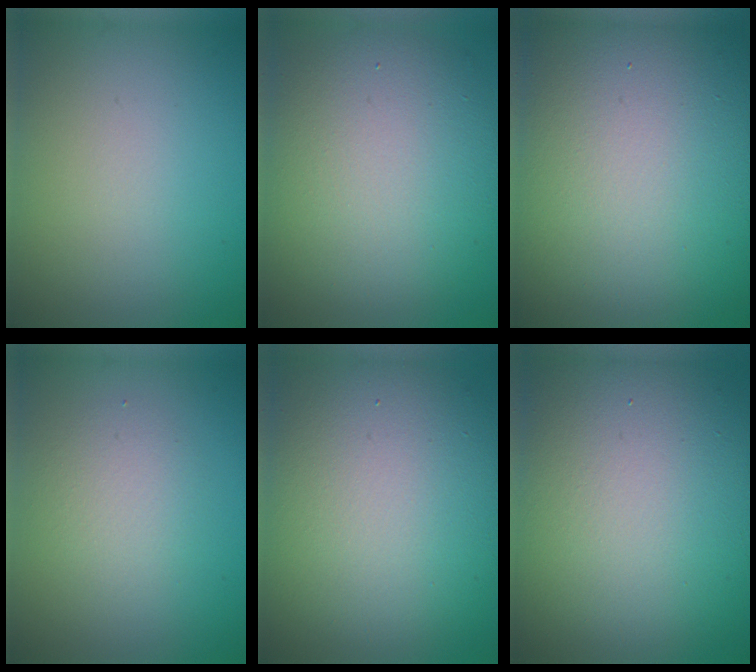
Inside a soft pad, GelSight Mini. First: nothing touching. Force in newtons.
{"total": 10.8, "press": 10.7, "slide": 0.8}
{"total": 19.9, "press": 19.8, "slide": 1.2}
{"total": 2.3, "press": 2.3, "slide": 0.1}
{"total": 13.5, "press": 13.5, "slide": 0.9}
{"total": 15.1, "press": 15.1, "slide": 1.3}